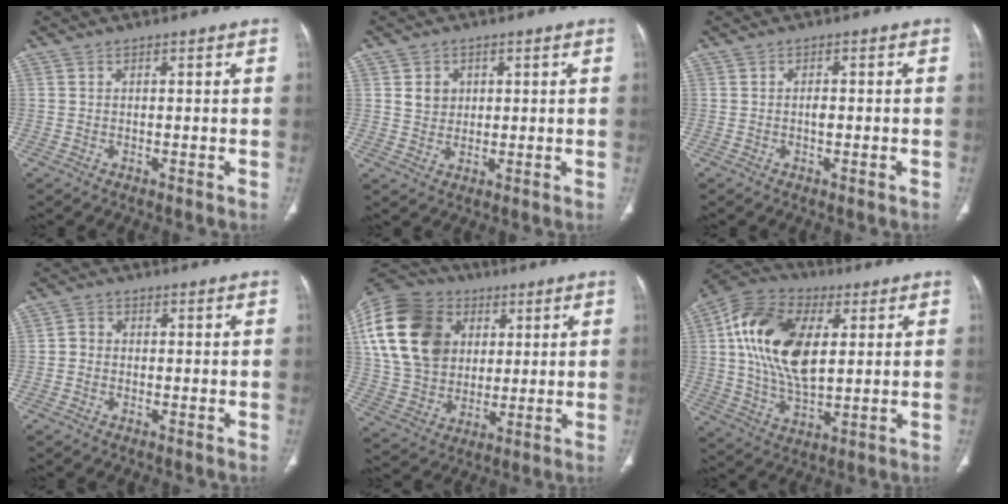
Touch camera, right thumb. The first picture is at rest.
{"total": 3.7, "force": [1.2, 3.2, 1.4], "torque": [-0.006, -0.005, 0.023]}
{"total": 1.7, "force": [-0.3, 0.6, 1.6], "torque": [-0.029, -0.001, -0.006]}
{"total": 2.1, "force": [-0.4, 1.8, 0.9], "torque": [-0.007, 0.008, -0.013]}
{"total": 24.5, "force": [6.4, 18.7, 14.5], "torque": [-0.292, 0.021, 0.121]}
{"total": 19.1, "force": [3.9, 10.7, 15.4], "torque": [-0.282, 0.000, 0.065]}